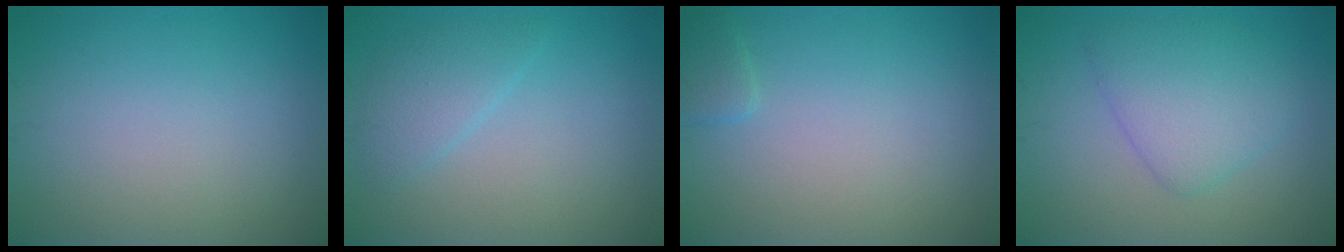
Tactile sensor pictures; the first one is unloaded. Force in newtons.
{"total": 2.3, "press": 2.3, "slide": 0.3}
{"total": 1.1, "press": 1.1, "slide": 0.1}
{"total": 4.2, "press": 4.2, "slide": 0.1}